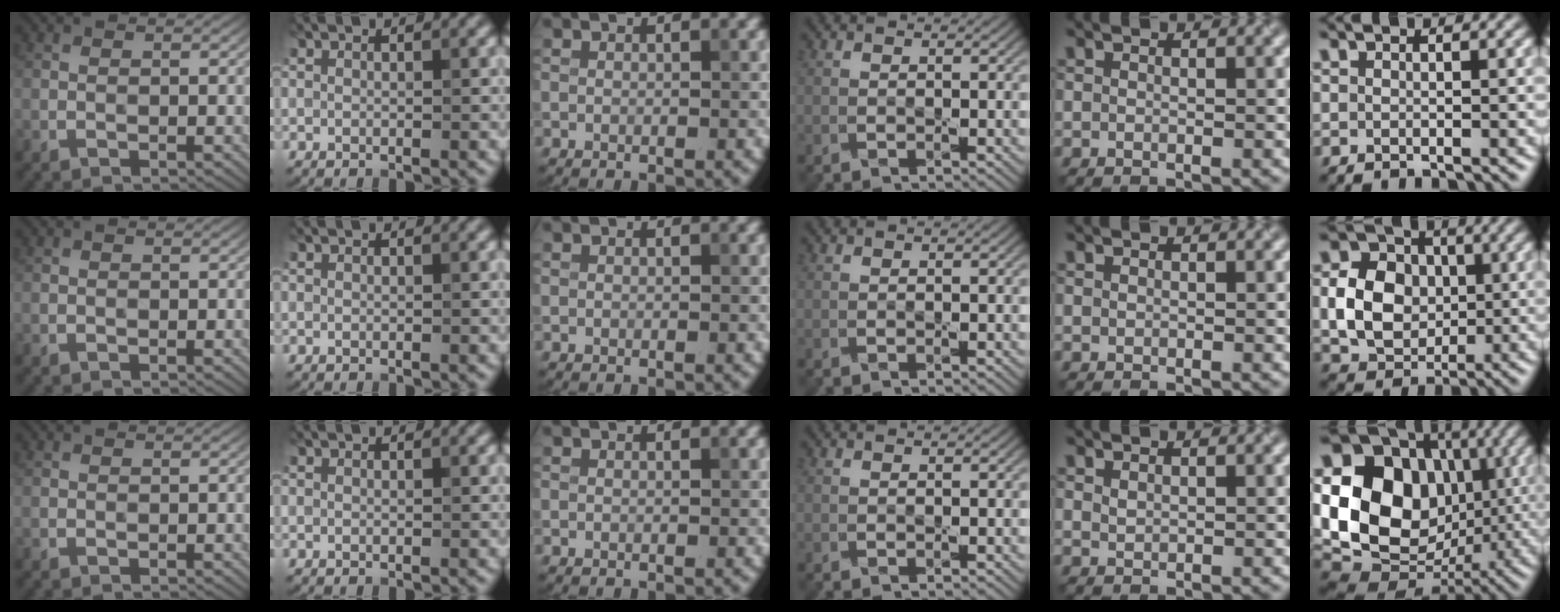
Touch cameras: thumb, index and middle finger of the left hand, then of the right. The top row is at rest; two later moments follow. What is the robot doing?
{"motion": "press", "object": "small bumper sticker"}